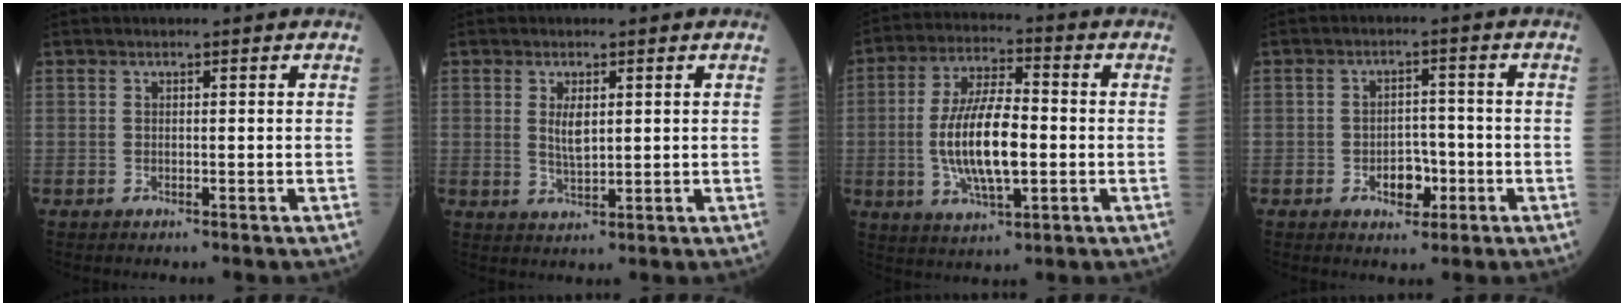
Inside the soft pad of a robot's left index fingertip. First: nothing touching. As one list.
[{"total": 3.0, "force": [0.8, 1.0, 2.7], "torque": [-0.056, -0.005, 0.019]}, {"total": 12.0, "force": [-1.5, 3.7, 11.3], "torque": [-0.228, 0.002, -0.027]}, {"total": 4.2, "force": [-1.6, 2.5, 2.9], "torque": [-0.036, 0.007, -0.022]}]